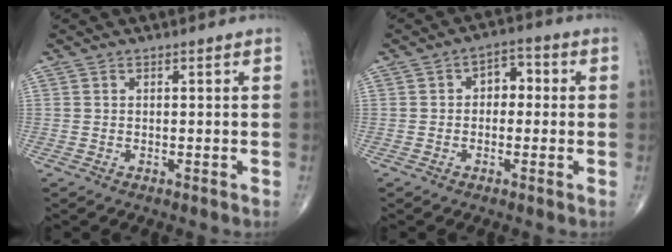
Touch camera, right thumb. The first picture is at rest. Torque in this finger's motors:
{"motor_torque": [-0.02, 0.01, 0.34, 0.13, 0.01]}